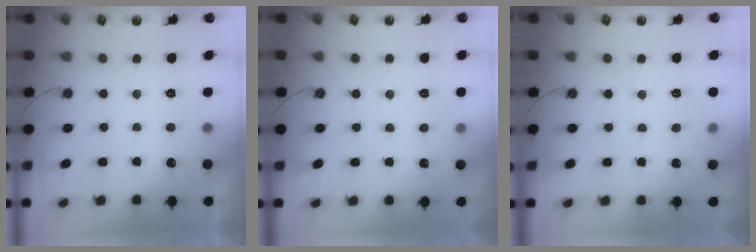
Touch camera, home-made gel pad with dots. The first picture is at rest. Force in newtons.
{"total": 4.8, "press": 4.7, "slide": 0.6}
{"total": 4.3, "press": 4.2, "slide": 0.6}